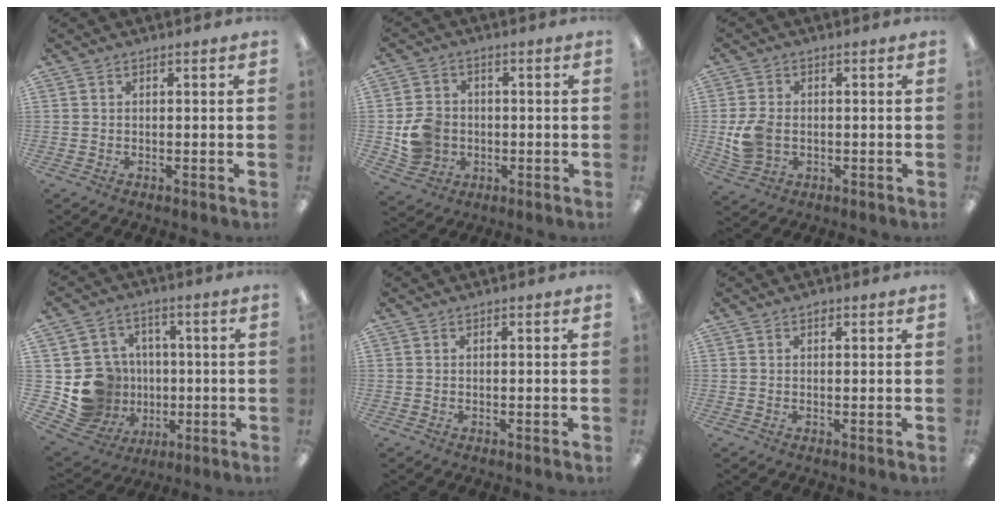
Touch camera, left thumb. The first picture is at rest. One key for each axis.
{"total": 8.4, "fx": -1.0, "fy": 7.7, "fz": 3.3, "tx": -0.071, "ty": 0.016, "tz": -0.013}
{"total": 7.3, "fx": -0.8, "fy": 5.6, "fz": 4.7, "tx": -0.098, "ty": 0.005, "tz": -0.014}
{"total": 14.0, "fx": -1.0, "fy": 13.5, "fz": 3.4, "tx": -0.094, "ty": 0.012, "tz": 0.014}
{"total": 0.0}
{"total": 0.9, "fx": 0.6, "fy": 0.6, "fz": 0.5, "tx": -0.003, "ty": -0.001, "tz": 0.008}